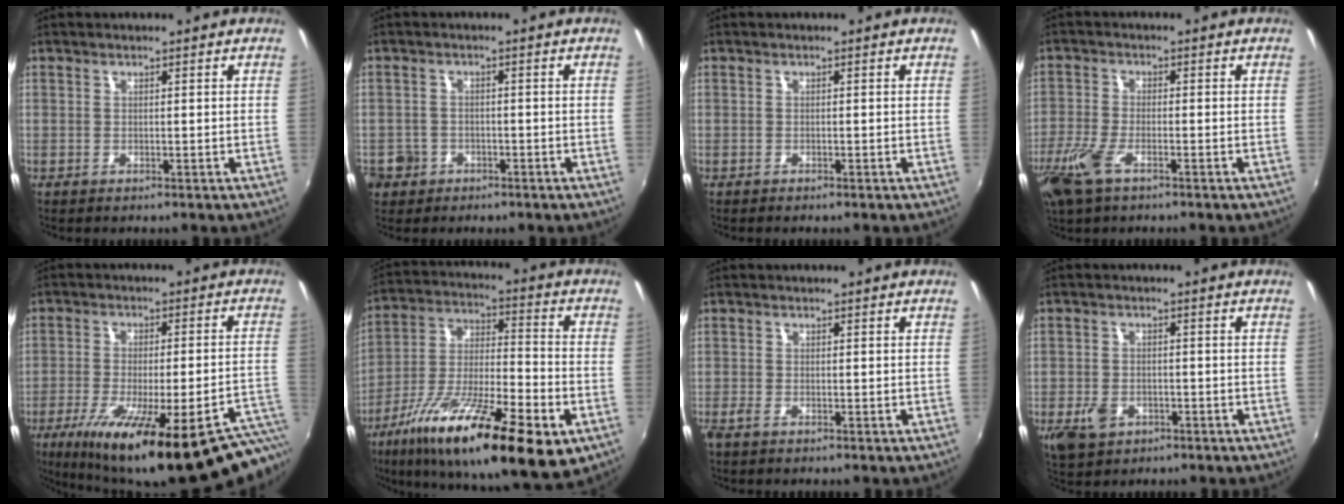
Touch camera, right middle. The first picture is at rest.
{"total": 5.7, "force": [-2.4, 4.9, 1.4], "torque": [-0.052, 0.006, -0.036]}
{"total": 0.6, "force": [-0.5, 0.2, 0.3], "torque": [-0.006, -0.001, -0.009]}
{"total": 7.6, "force": [-4.4, 3.0, 5.4], "torque": [-0.137, -0.014, -0.088]}
{"total": 29.3, "force": [-20.5, 5.8, 20.1], "torque": [-0.294, -0.063, -0.282]}
{"total": 25.6, "force": [-12.8, 6.5, 21.1], "torque": [-0.361, -0.043, -0.221]}
{"total": 1.4, "force": [-1.0, 0.4, 0.9], "torque": [-0.019, -0.004, -0.021]}
{"total": 5.8, "force": [-2.8, 4.1, 3.0], "torque": [-0.077, -0.003, -0.045]}